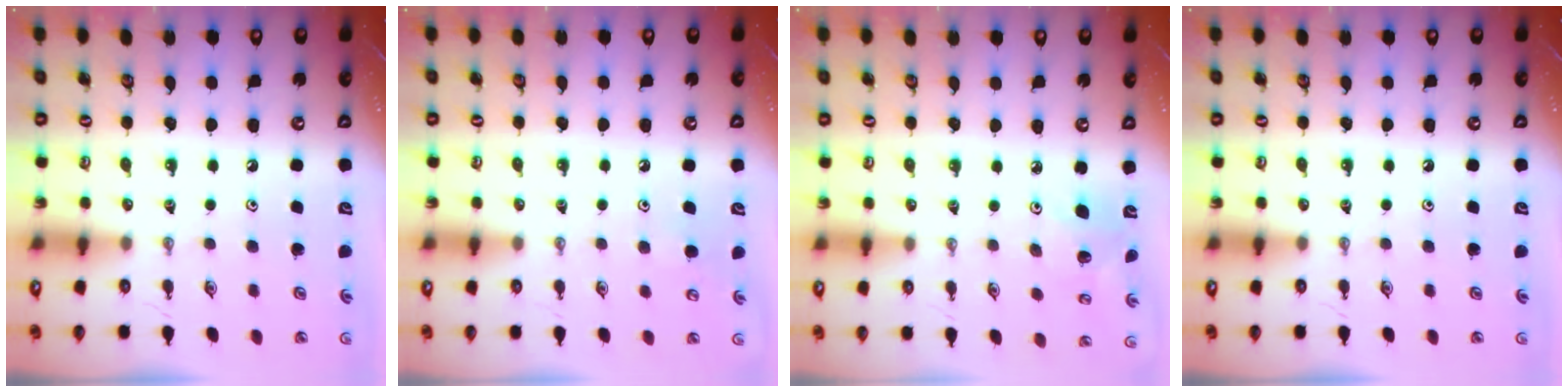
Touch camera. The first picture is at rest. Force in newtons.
{"total": 4.3, "press": 4.3, "slide": 0.3}
{"total": 4.3, "press": 4.0, "slide": 1.6}
{"total": 0.0}